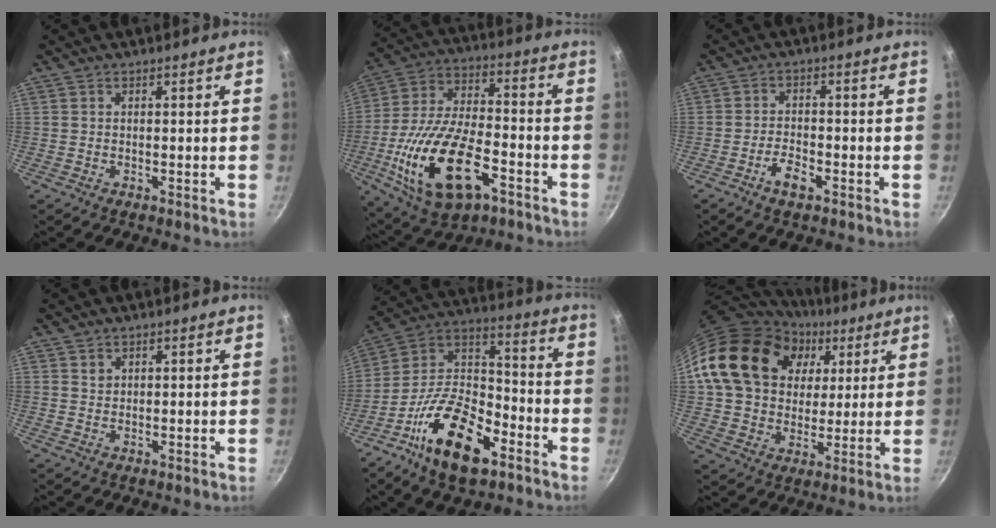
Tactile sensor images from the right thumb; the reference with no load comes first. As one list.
[{"total": 22.3, "force": [-8.1, 11.2, 17.5], "torque": [-0.332, 0.025, -0.143]}, {"total": 4.1, "force": [-2.5, 1.8, 2.8], "torque": [-0.047, 0.017, -0.046]}, {"total": 1.1, "force": [0.6, 0.9, 0.3], "torque": [-0.004, 0.000, 0.010]}, {"total": 20.4, "force": [-10.6, 10.0, 14.3], "torque": [-0.234, 0.065, -0.210]}, {"total": 22.7, "force": [7.4, 17.5, 12.4], "torque": [-0.200, 0.009, 0.131]}]